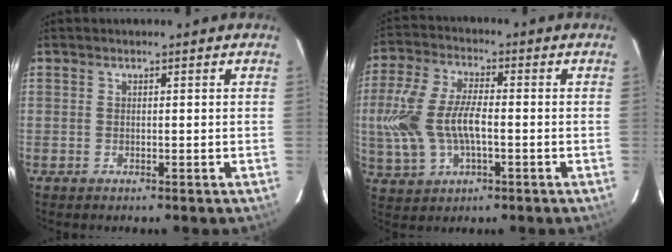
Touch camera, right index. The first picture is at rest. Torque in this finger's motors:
{"motor_torque": [0.44, -0.04, 0.36, 0.21]}